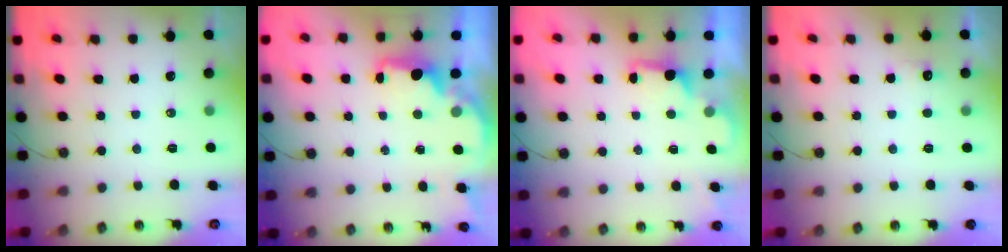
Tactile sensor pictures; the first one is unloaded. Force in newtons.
{"total": 2.5, "press": 2.3, "slide": 0.8}
{"total": 1.7, "press": 1.5, "slide": 0.9}
{"total": 3.8, "press": 3.7, "slide": 1.1}